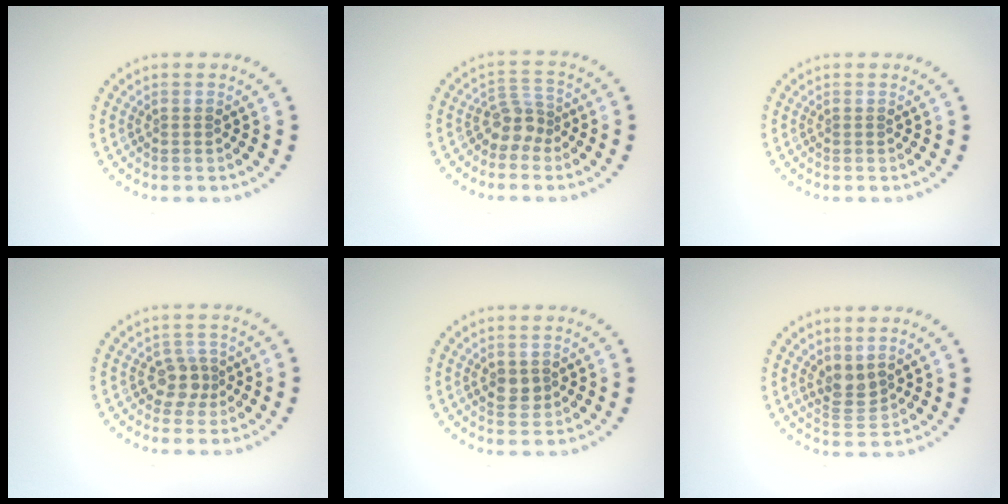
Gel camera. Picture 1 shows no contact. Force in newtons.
{"total": 2.5, "press": 1.9, "slide": 1.7}
{"total": 0.0}
{"total": 2.2, "press": 1.8, "slide": 1.3}
{"total": 1.9, "press": 1.9, "slide": 0.3}
{"total": 2.2, "press": 1.8, "slide": 1.1}